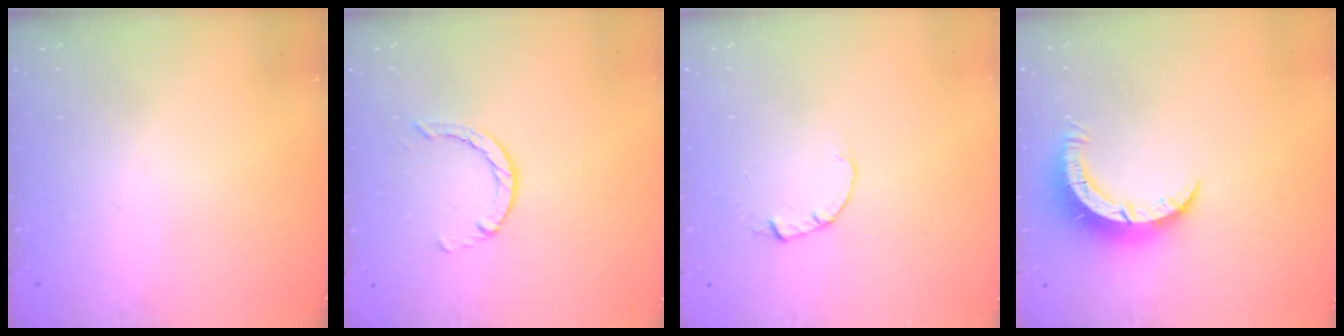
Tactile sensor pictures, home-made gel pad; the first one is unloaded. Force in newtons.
{"total": 1.4, "press": 1.4, "slide": 0.3}
{"total": 2.0, "press": 2.0, "slide": 0.3}
{"total": 8.2, "press": 8.2, "slide": 0.2}